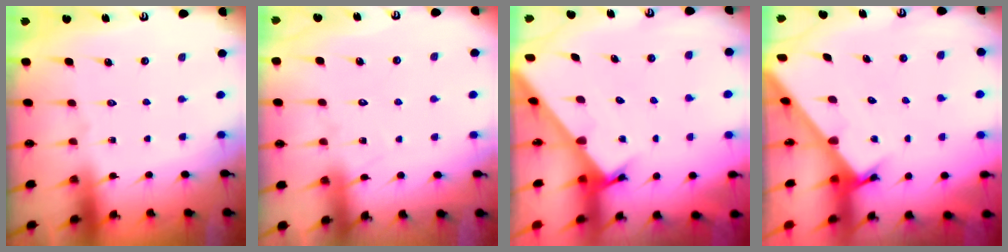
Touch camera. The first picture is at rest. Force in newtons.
{"total": 7.8, "press": 7.8, "slide": 0.5}
{"total": 2.2, "press": 2.2, "slide": 0.2}
{"total": 2.3, "press": 2.3, "slide": 0.2}